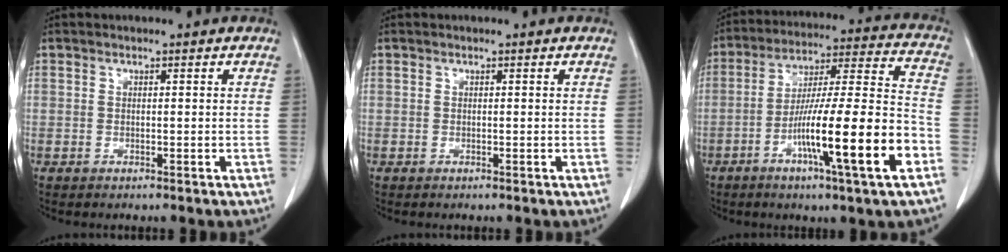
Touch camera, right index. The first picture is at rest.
{"total": 0.0}
{"total": 18.7, "force": [-7.4, 0.2, 17.2], "torque": [-0.281, -0.007, -0.119]}